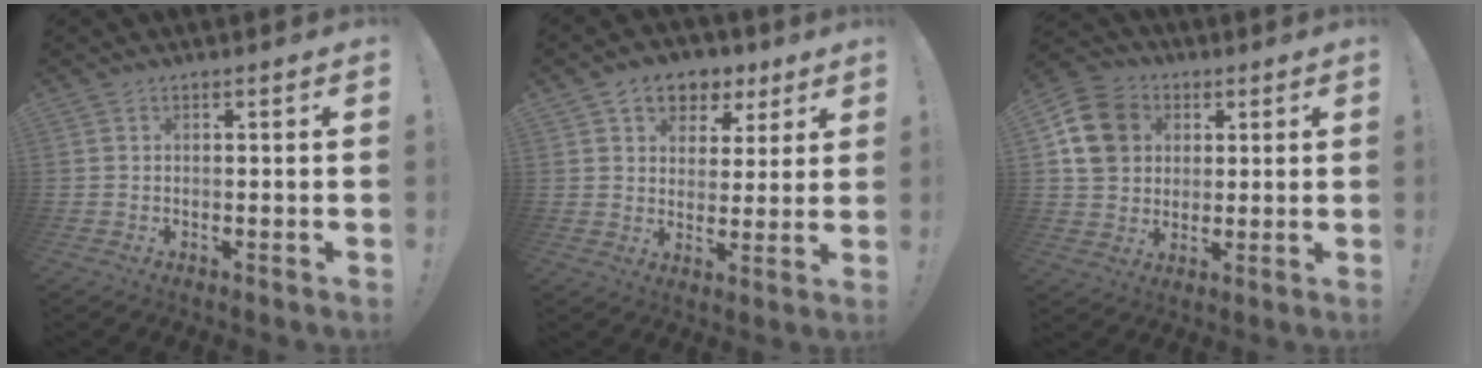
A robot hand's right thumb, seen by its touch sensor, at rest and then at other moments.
{"total": 8.1, "force": [4.2, 6.4, 2.7], "torque": [-0.035, -0.021, 0.080]}
{"total": 13.2, "force": [3.3, 11.3, 5.9], "torque": [-0.085, -0.001, 0.070]}